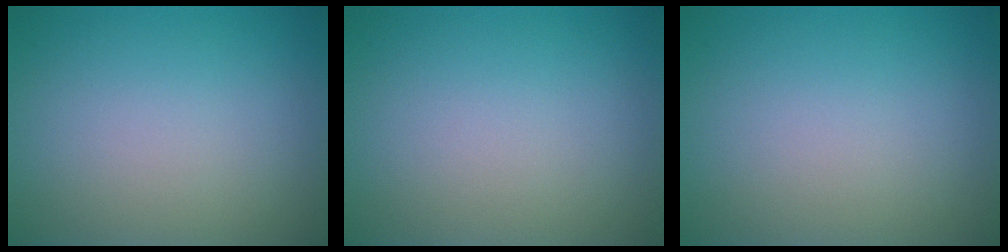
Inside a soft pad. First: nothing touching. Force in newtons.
{"total": 0.0}
{"total": 0.0}